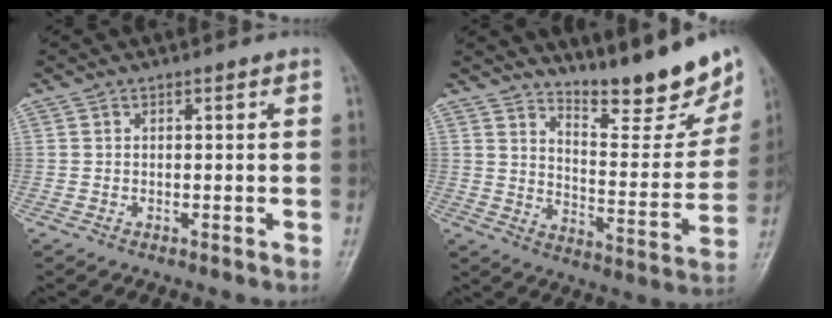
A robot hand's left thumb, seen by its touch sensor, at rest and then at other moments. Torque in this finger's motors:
{"motor_torque": [0.45, 0.17, 0.37, -0.23, 0.05]}